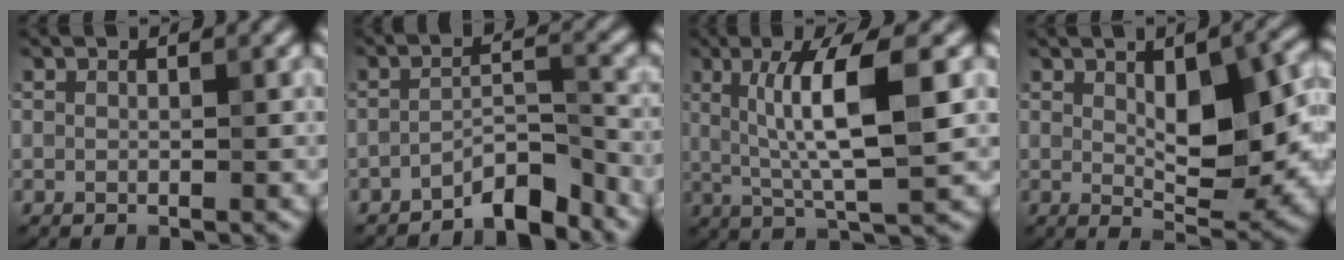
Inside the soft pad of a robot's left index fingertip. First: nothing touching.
{"total": 4.0, "force": [-3.4, 0.8, 2.0], "torque": [-0.032, 0.012, -0.065]}
{"total": 7.6, "force": [1.2, 1.4, 7.4], "torque": [-0.122, 0.002, 0.025]}
{"total": 9.0, "force": [0.9, 3.8, 8.2], "torque": [-0.123, -0.002, 0.024]}